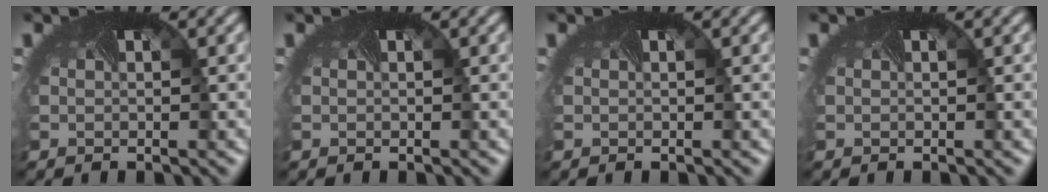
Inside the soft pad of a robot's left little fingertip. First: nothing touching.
{"total": 0.0}
{"total": 0.0}
{"total": 0.0}